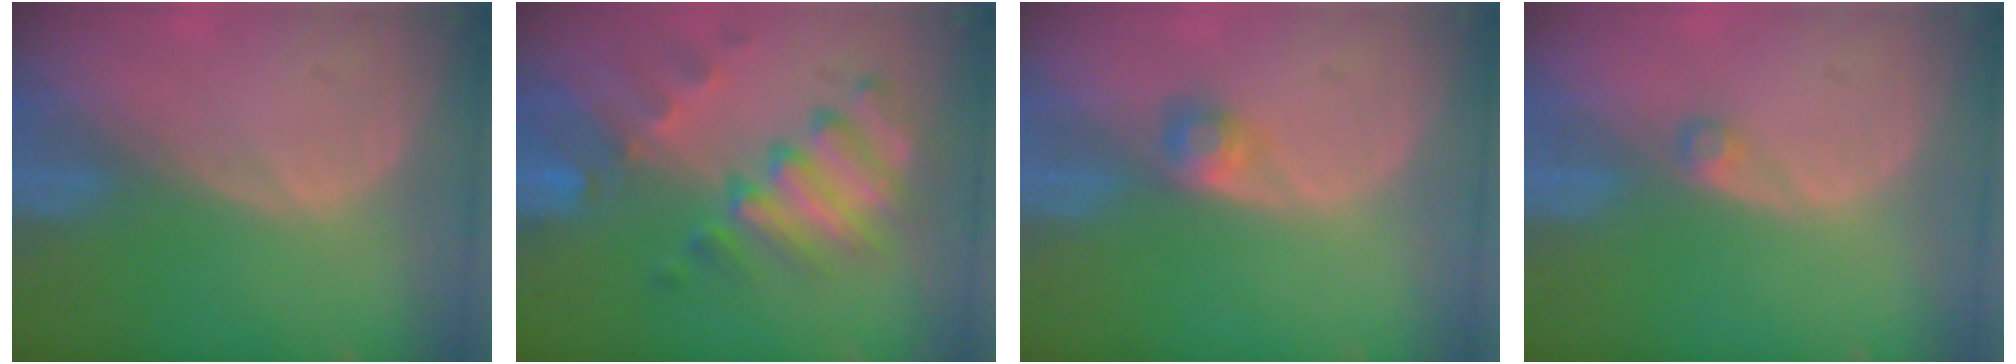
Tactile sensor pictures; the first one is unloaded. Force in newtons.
{"total": 10.1, "press": 8.9, "slide": 4.8}
{"total": 2.4, "press": 2.3, "slide": 0.9}
{"total": 1.2, "press": 1.2, "slide": 0.2}